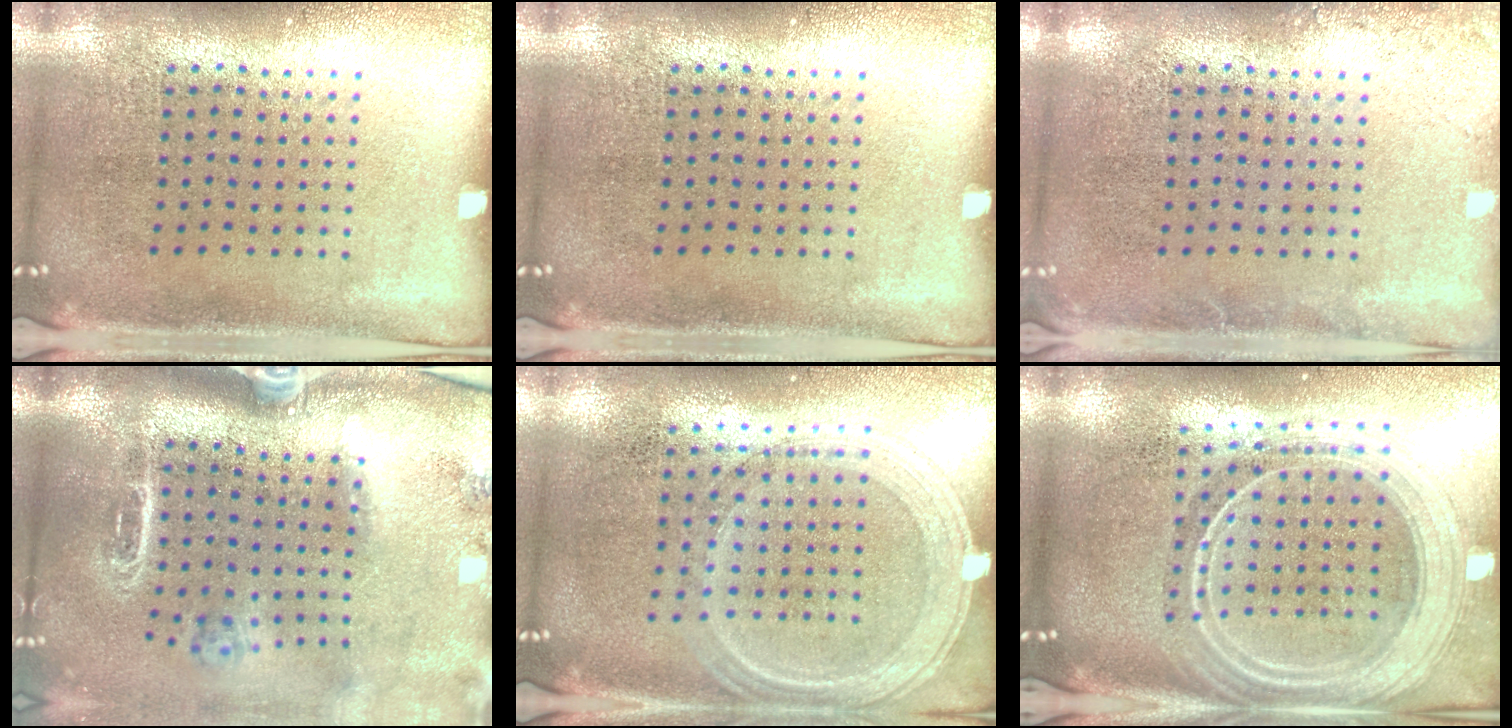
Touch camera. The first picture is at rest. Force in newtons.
{"total": 0.0}
{"total": 1.3, "press": 1.3, "slide": 0.2}
{"total": 2.6, "press": 2.0, "slide": 1.7}
{"total": 1.2, "press": 1.2, "slide": 0.4}
{"total": 2.6, "press": 2.2, "slide": 1.4}